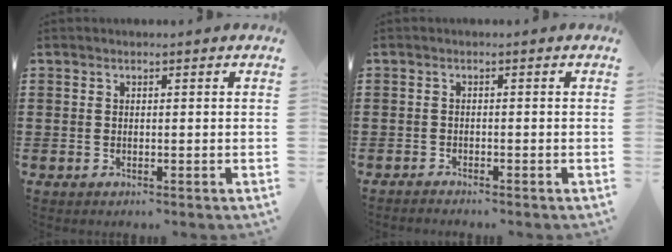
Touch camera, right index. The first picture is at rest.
{"total": 1.1, "force": [-1.1, 0.0, -0.1], "torque": [0.000, 0.001, -0.024]}